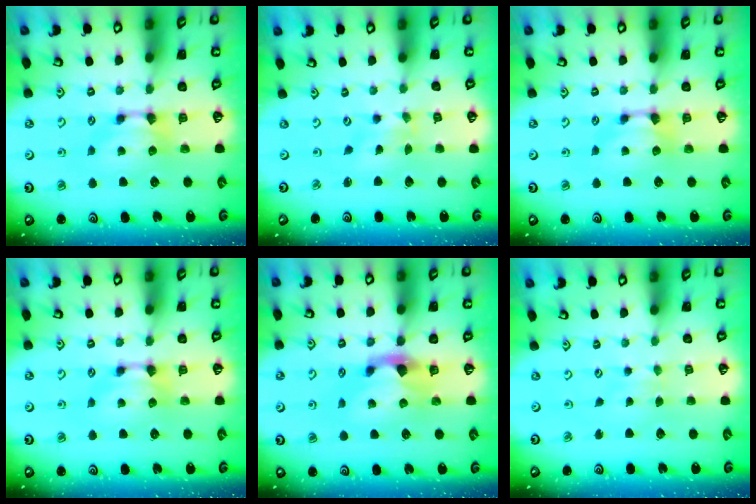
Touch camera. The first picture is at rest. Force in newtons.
{"total": 2.8, "press": 2.6, "slide": 1.0}
{"total": 0.0}
{"total": 0.0}
{"total": 2.0, "press": 1.6, "slide": 1.2}
{"total": 2.8, "press": 2.8, "slide": 0.2}